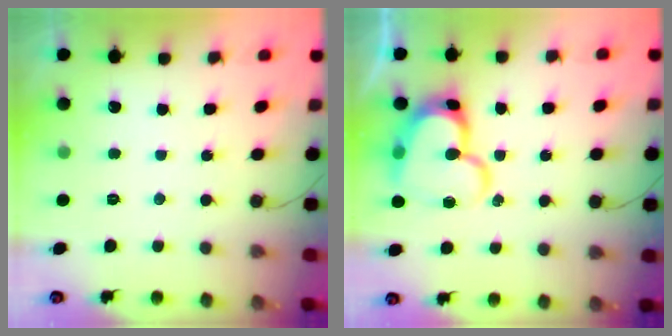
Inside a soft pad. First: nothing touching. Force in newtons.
{"total": 16.8, "press": 16.7, "slide": 1.9}